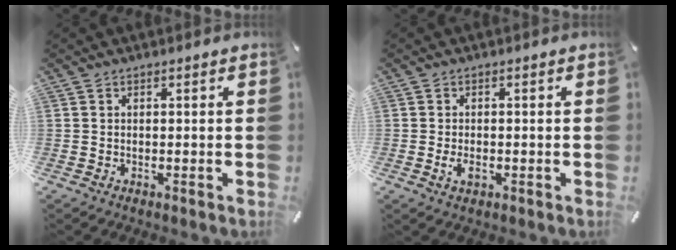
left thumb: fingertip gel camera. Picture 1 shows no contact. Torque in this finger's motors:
{"motor_torque": [-0.01, 0.52, 0.14, 0.20, 0.00]}